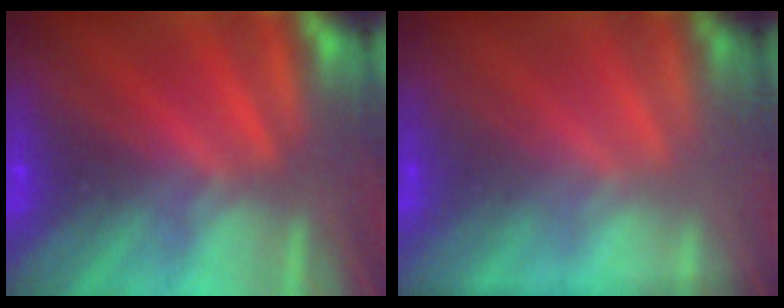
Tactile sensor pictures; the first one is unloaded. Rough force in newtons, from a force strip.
{"total": 1.7}